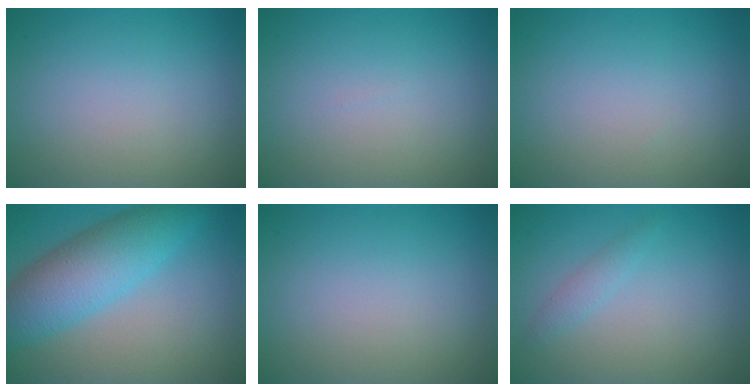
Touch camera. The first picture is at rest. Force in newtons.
{"total": 0.0}
{"total": 0.0}
{"total": 7.1, "press": 7.1, "slide": 0.1}
{"total": 0.0}
{"total": 1.2, "press": 1.2, "slide": 0.0}